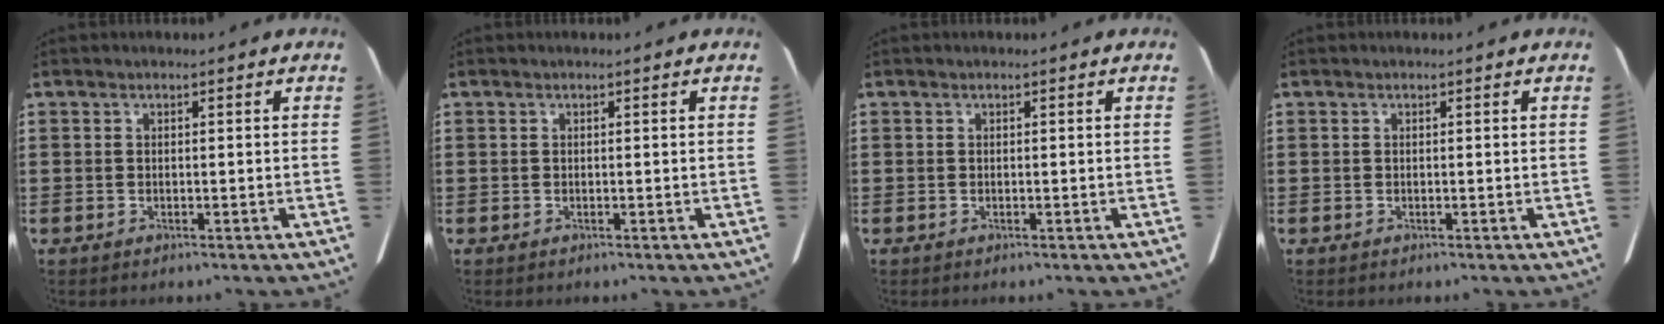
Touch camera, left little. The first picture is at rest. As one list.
[{"total": 0.0}, {"total": 0.0}, {"total": 0.0}]